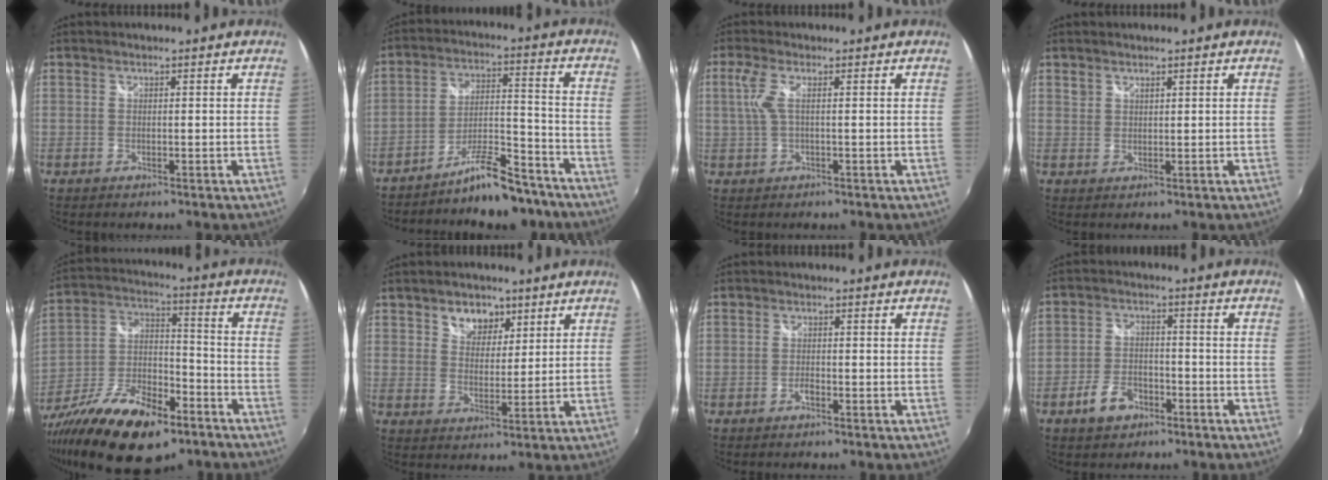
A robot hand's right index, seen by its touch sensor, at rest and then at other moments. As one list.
[{"total": 10.8, "force": [-9.2, 2.6, 5.1], "torque": [-0.090, 0.033, -0.140]}, {"total": 3.4, "force": [0.3, 0.3, 3.4], "torque": [-0.071, 0.001, 0.012]}, {"total": 1.3, "force": [1.1, 0.8, 0.1], "torque": [0.001, 0.000, 0.019]}, {"total": 22.7, "force": [-13.3, 9.8, 15.5], "torque": [-0.304, -0.029, -0.223]}, {"total": 6.4, "force": [3.7, 4.4, 2.7], "torque": [-0.036, 0.009, 0.063]}, {"total": 1.3, "force": [-0.9, 0.5, 0.7], "torque": [-0.017, -0.001, -0.017]}, {"total": 6.7, "force": [-4.1, 4.1, 3.4], "torque": [-0.083, 0.004, -0.070]}]